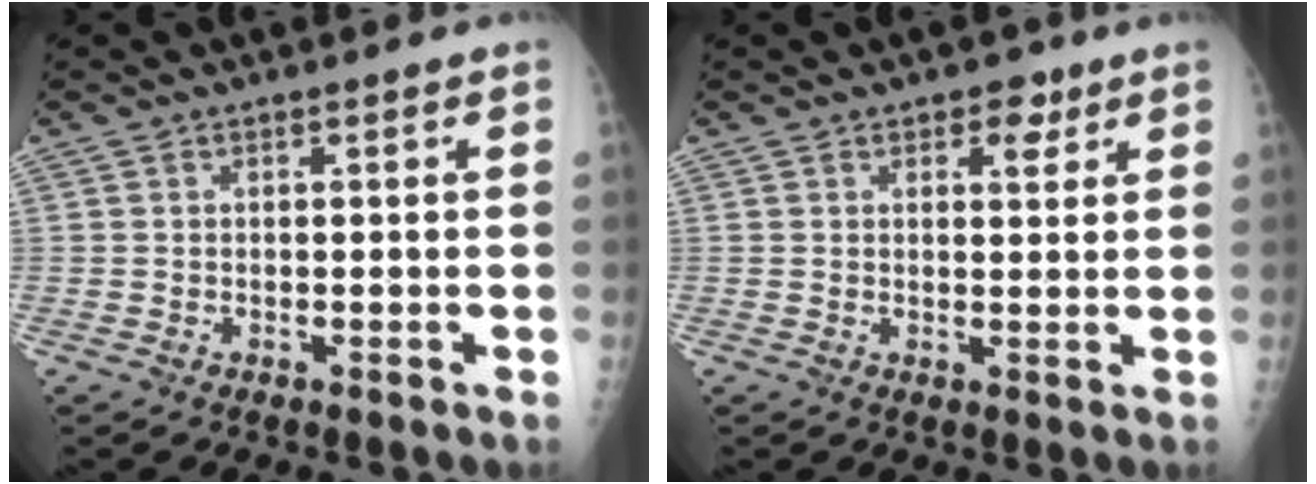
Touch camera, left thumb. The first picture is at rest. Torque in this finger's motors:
{"motor_torque": [-0.28, -0.24, 0.08, 0.01, 0.06]}